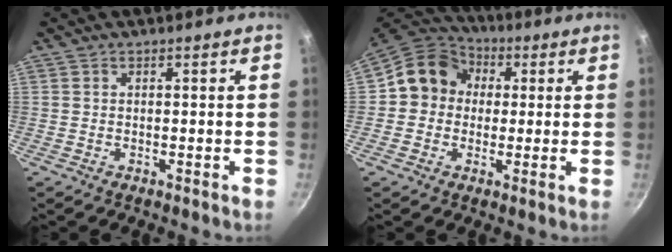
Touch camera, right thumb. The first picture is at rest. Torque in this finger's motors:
{"motor_torque": [-0.74, 0.89, 0.02, 0.13, 0.13]}